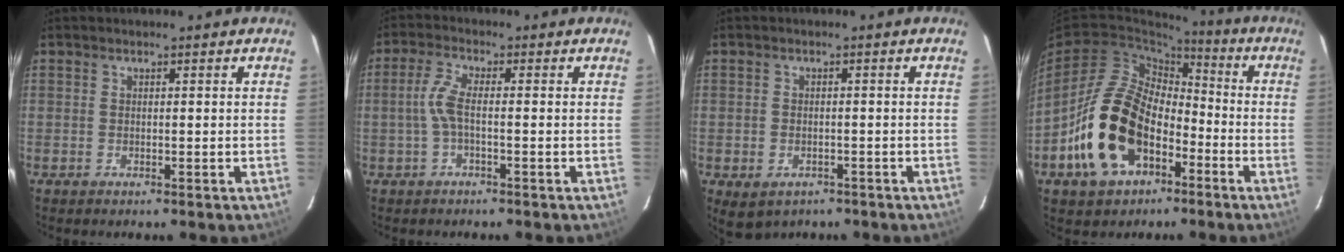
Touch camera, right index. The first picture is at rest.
{"total": 4.0, "force": [-0.7, 0.5, 3.9], "torque": [-0.089, 0.005, -0.014]}
{"total": 4.8, "force": [-2.3, 3.6, 2.1], "torque": [-0.045, -0.009, -0.026]}
{"total": 17.7, "force": [-7.2, 11.4, 11.4], "torque": [-0.241, 0.017, -0.114]}